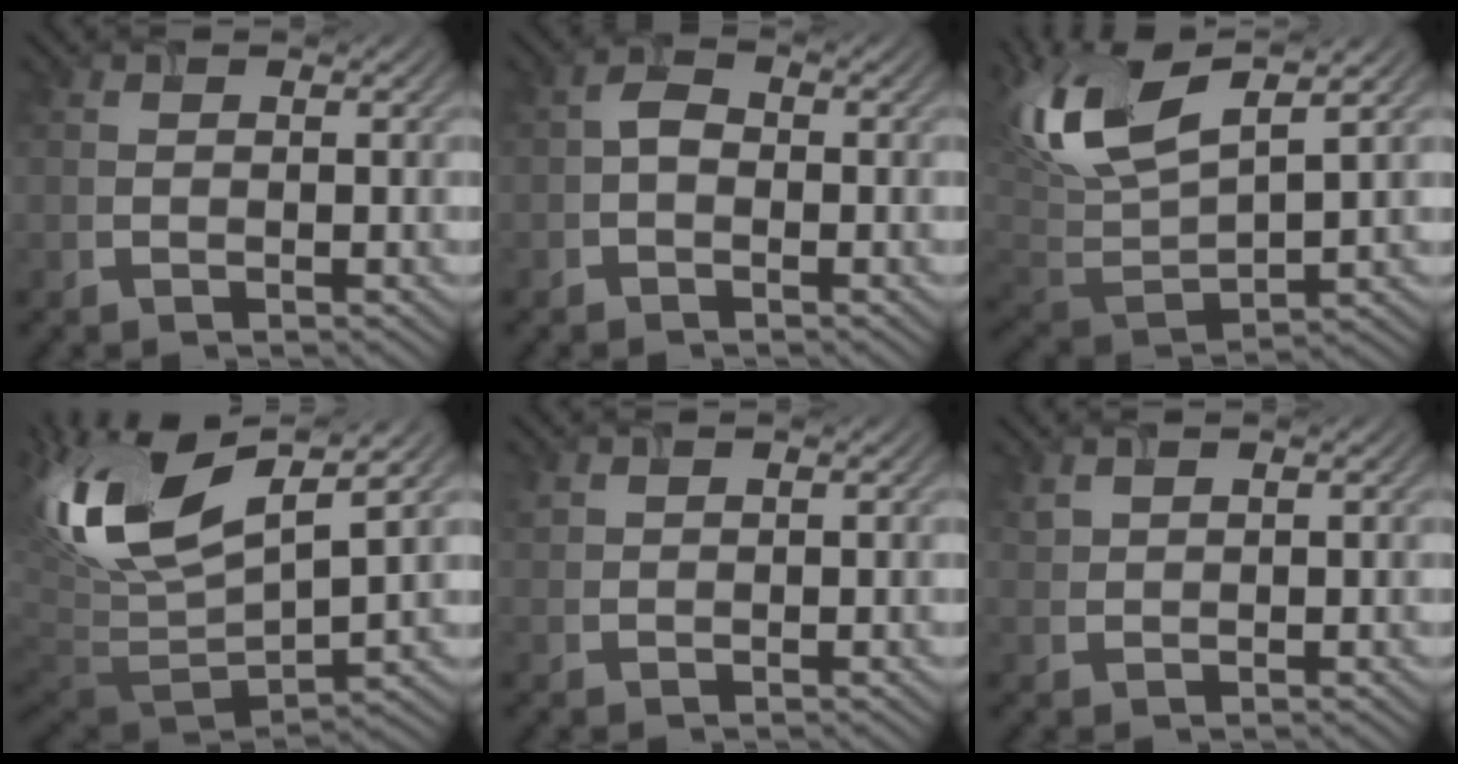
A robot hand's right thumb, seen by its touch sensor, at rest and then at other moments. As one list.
[{"total": 1.9, "force": [-0.5, 1.4, 1.3], "torque": [-0.026, 0.007, -0.015]}, {"total": 12.7, "force": [6.0, 4.9, 10.1], "torque": [-0.243, 0.021, 0.115]}, {"total": 15.4, "force": [5.8, 7.1, 12.4], "torque": [-0.288, 0.017, 0.099]}, {"total": 1.1, "force": [0.8, 0.6, 0.4], "torque": [-0.014, 0.001, 0.021]}, {"total": 1.5, "force": [1.2, 0.5, 0.6], "torque": [-0.022, 0.004, 0.032]}]